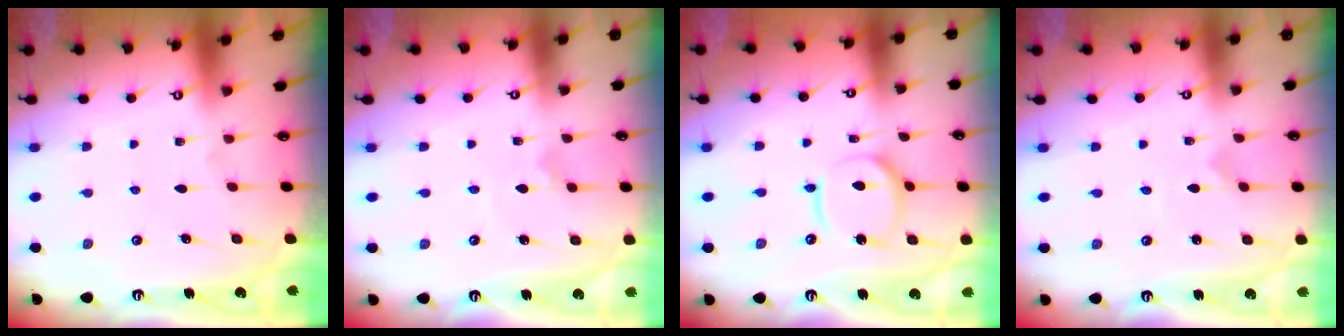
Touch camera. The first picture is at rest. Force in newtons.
{"total": 0.6, "press": 0.6, "slide": 0.0}
{"total": 11.1, "press": 11.0, "slide": 1.4}
{"total": 0.0}